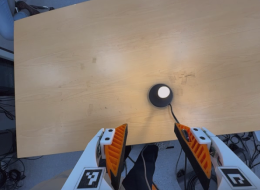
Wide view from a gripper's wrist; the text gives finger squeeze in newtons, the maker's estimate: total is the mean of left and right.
{"total": 0.0}